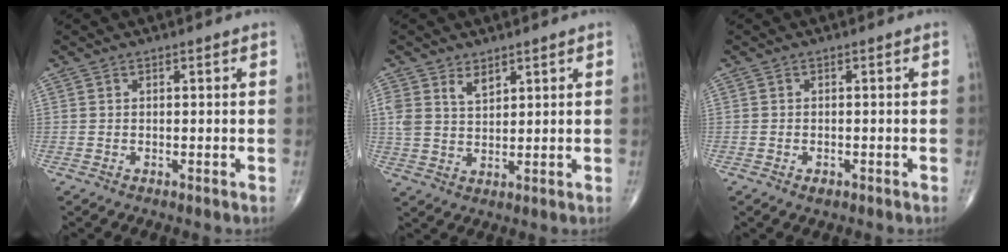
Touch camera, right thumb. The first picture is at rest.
{"total": 4.8, "force": [2.9, 2.7, 2.7], "torque": [-0.039, -0.016, 0.061]}
{"total": 1.3, "force": [-0.7, 0.7, 0.8], "torque": [-0.011, 0.002, -0.008]}